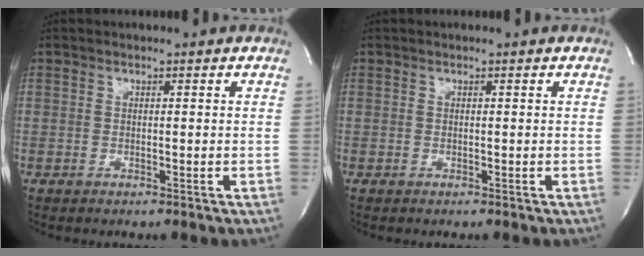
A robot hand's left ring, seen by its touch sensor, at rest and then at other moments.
{"total": 0.0}